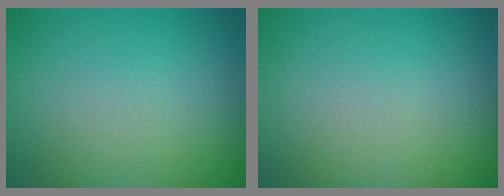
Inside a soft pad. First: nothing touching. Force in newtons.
{"total": 0.0}